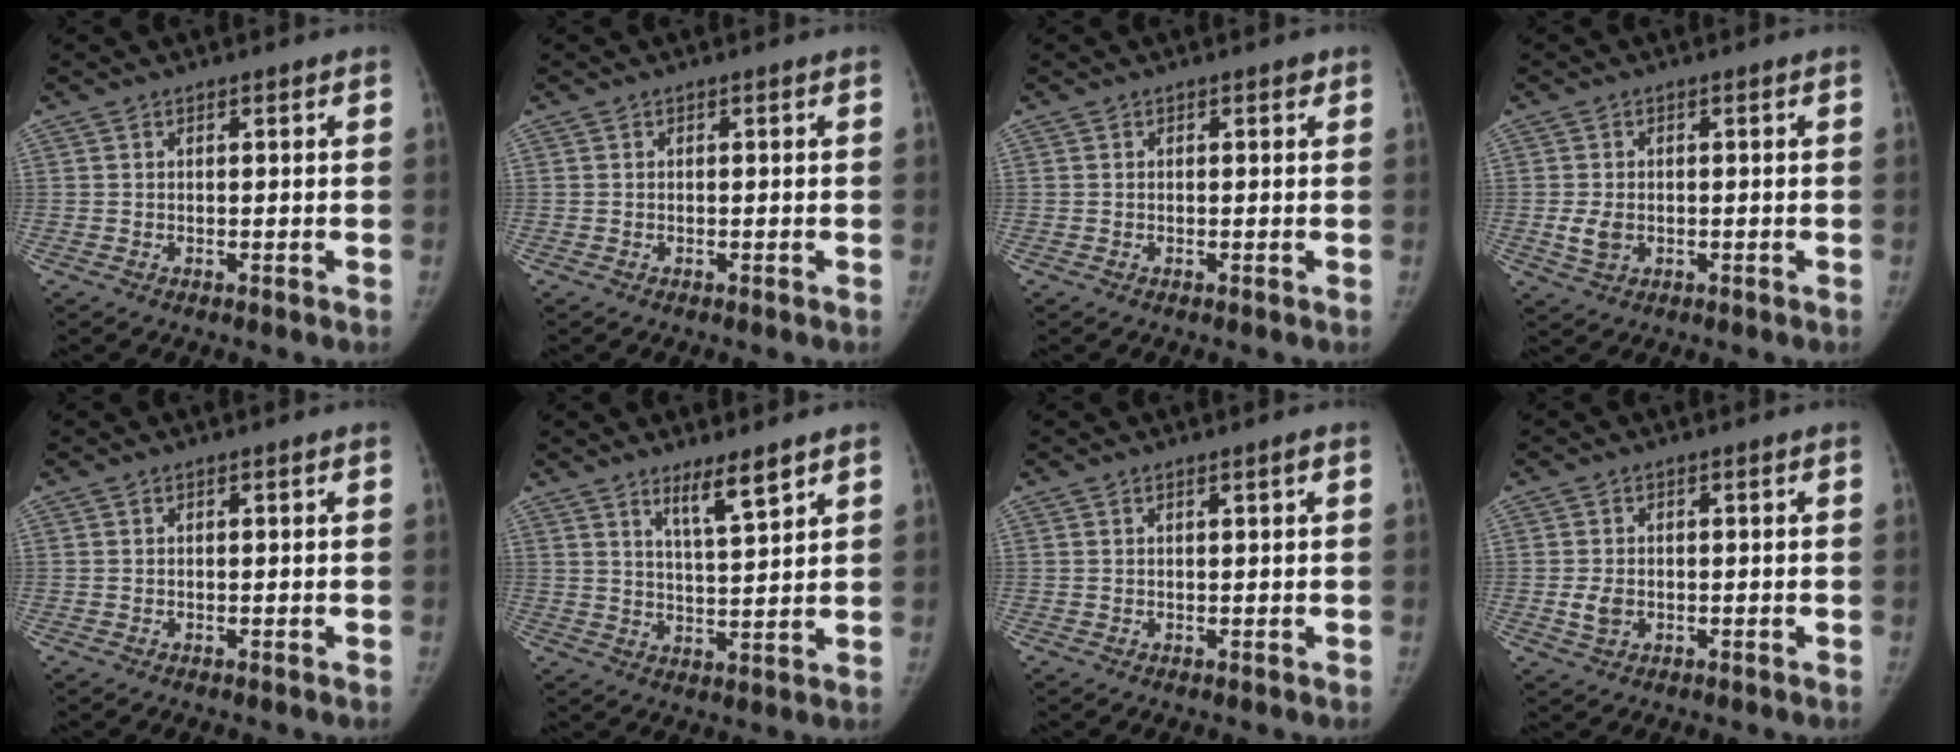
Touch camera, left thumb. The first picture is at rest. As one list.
[{"total": 0.0}, {"total": 0.7, "force": [0.4, 0.4, 0.4], "torque": [-0.001, -0.001, 0.002]}, {"total": 3.2, "force": [-0.6, 2.3, 2.2], "torque": [-0.042, -0.003, -0.007]}, {"total": 0.0}, {"total": 6.4, "force": [4.6, 0.7, 4.4], "torque": [-0.070, -0.037, 0.080]}, {"total": 0.8, "force": [0.4, -0.1, 0.7], "torque": [-0.013, -0.001, 0.008]}, {"total": 2.8, "force": [-0.6, 2.0, 1.8], "torque": [-0.033, -0.001, -0.009]}]